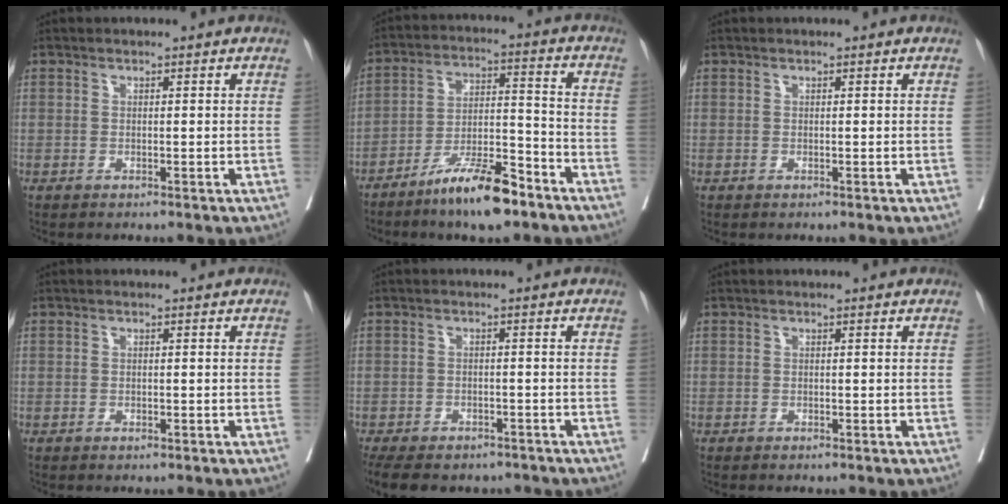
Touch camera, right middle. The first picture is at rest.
{"total": 11.3, "force": [-8.3, 2.1, 7.4], "torque": [-0.130, 0.000, -0.149]}
{"total": 0.0}
{"total": 0.6, "force": [-0.4, 0.3, 0.4], "torque": [-0.010, -0.001, -0.004]}
{"total": 13.7, "force": [-10.8, 6.1, 5.8], "torque": [-0.135, -0.011, -0.140]}
{"total": 0.5, "force": [-0.5, 0.1, 0.3], "torque": [-0.009, -0.002, -0.009]}